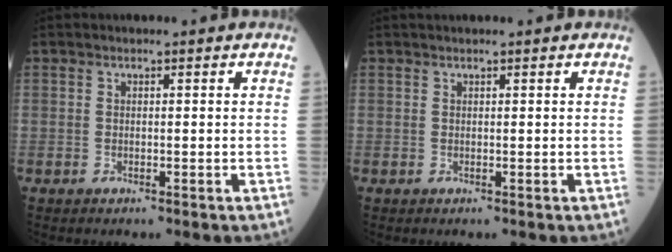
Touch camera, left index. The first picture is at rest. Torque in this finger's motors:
{"motor_torque": [-0.14, -0.02, 0.03, 0.01]}